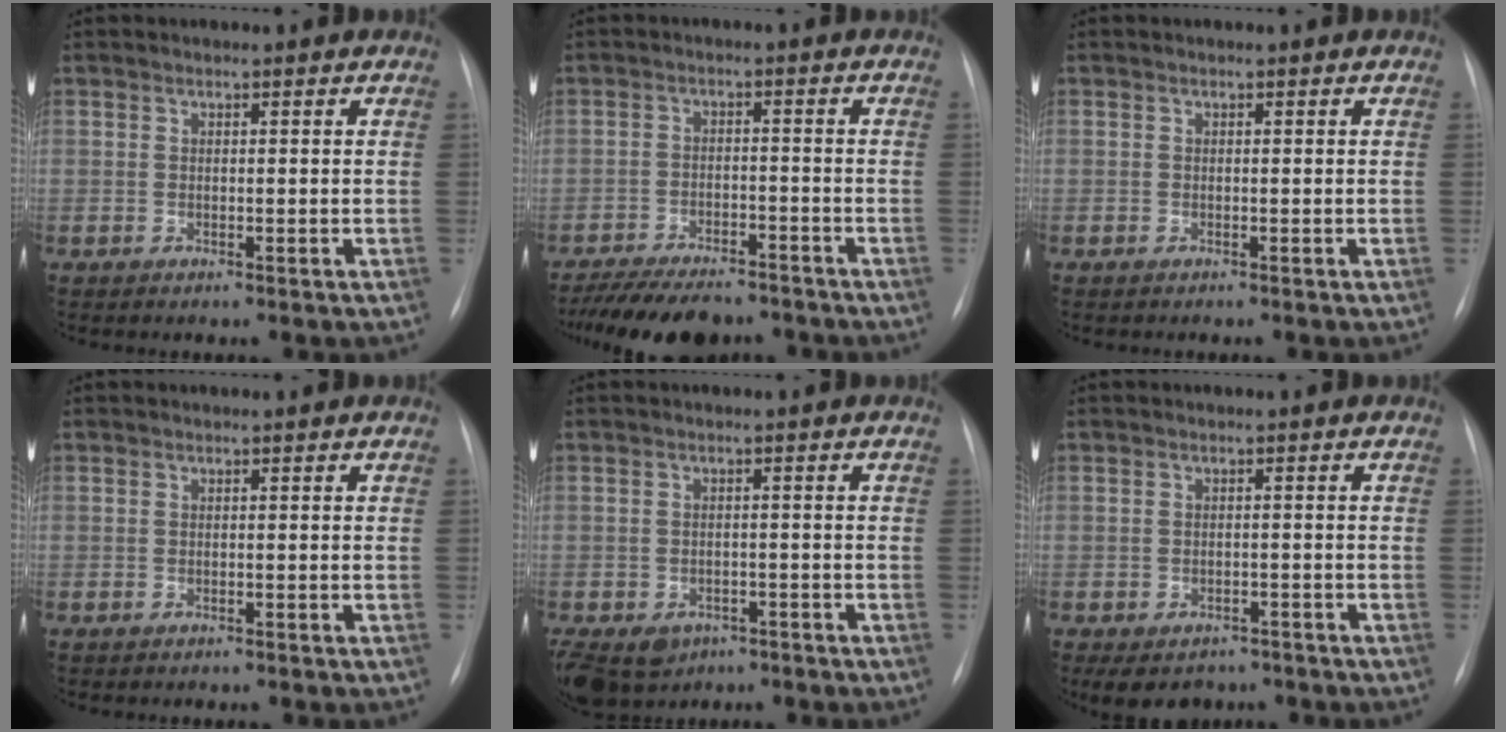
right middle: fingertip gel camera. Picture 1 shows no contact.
{"total": 12.5, "force": [-10.7, 3.8, 5.2], "torque": [-0.084, -0.003, -0.156]}
{"total": 0.0}
{"total": 0.0}
{"total": 11.9, "force": [-5.9, 9.3, 4.5], "torque": [-0.129, -0.003, -0.073]}
{"total": 7.1, "force": [-5.2, 4.2, 2.2], "torque": [-0.032, 0.006, -0.065]}